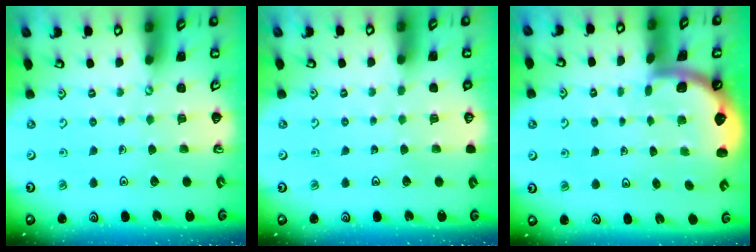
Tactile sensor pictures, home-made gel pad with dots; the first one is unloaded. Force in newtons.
{"total": 0.0}
{"total": 1.2, "press": 1.2, "slide": 0.1}